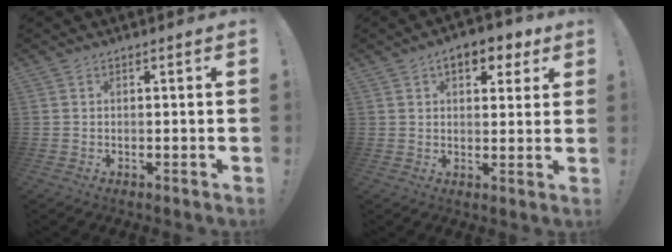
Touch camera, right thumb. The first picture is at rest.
{"total": 7.7, "force": [3.8, 4.4, 5.0], "torque": [-0.066, -0.006, 0.065]}